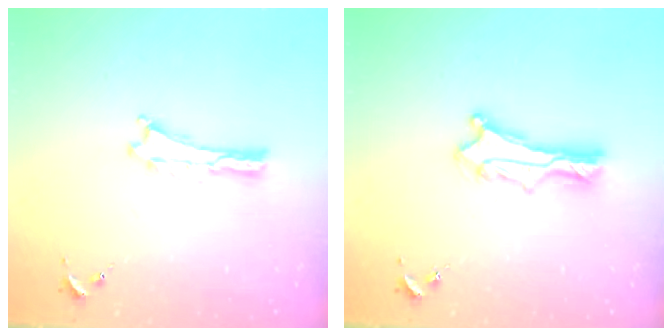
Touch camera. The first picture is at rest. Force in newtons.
{"total": 3.0, "press": 3.0, "slide": 0.2}